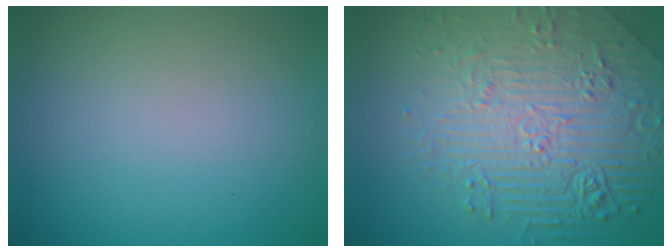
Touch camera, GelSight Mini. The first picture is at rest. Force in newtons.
{"total": 8.5, "press": 6.1, "slide": 5.9}